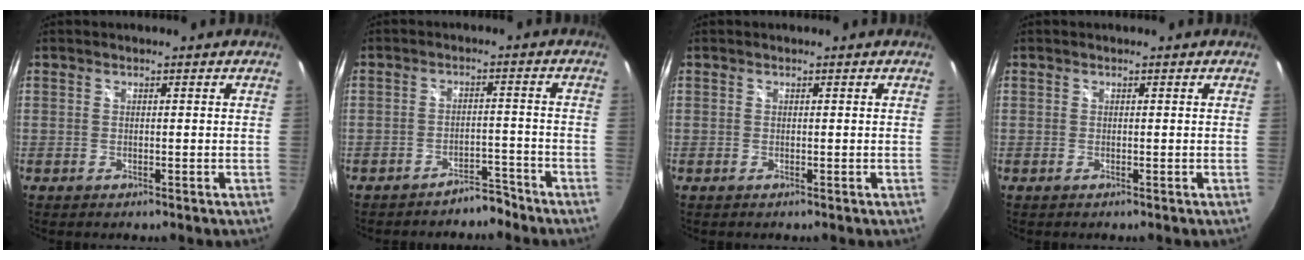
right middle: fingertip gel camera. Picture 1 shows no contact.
{"total": 4.3, "force": [-3.9, 1.5, 0.9], "torque": [-0.020, 0.014, -0.052]}
{"total": 0.0}
{"total": 0.0}